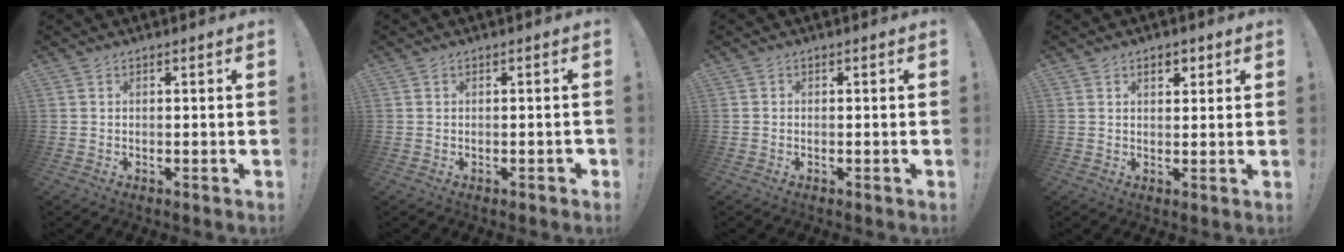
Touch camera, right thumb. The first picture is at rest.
{"total": 1.0, "force": [-0.7, 0.5, 0.6], "torque": [-0.012, 0.004, -0.011]}
{"total": 0.0}
{"total": 3.4, "force": [1.7, 2.0, 2.1], "torque": [-0.024, -0.003, 0.026]}